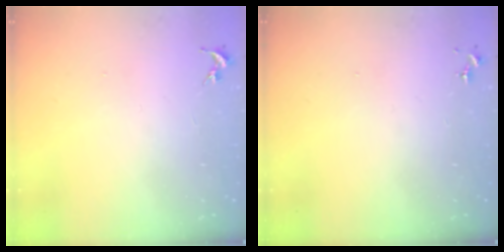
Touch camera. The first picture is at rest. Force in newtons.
{"total": 0.0}